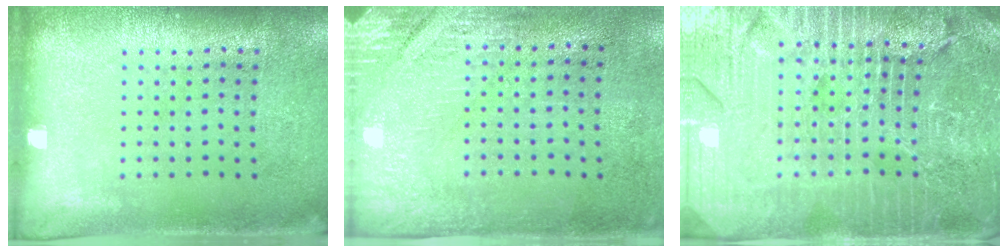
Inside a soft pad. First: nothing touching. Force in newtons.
{"total": 2.8, "press": 2.4, "slide": 1.4}
{"total": 5.9, "press": 5.2, "slide": 2.7}